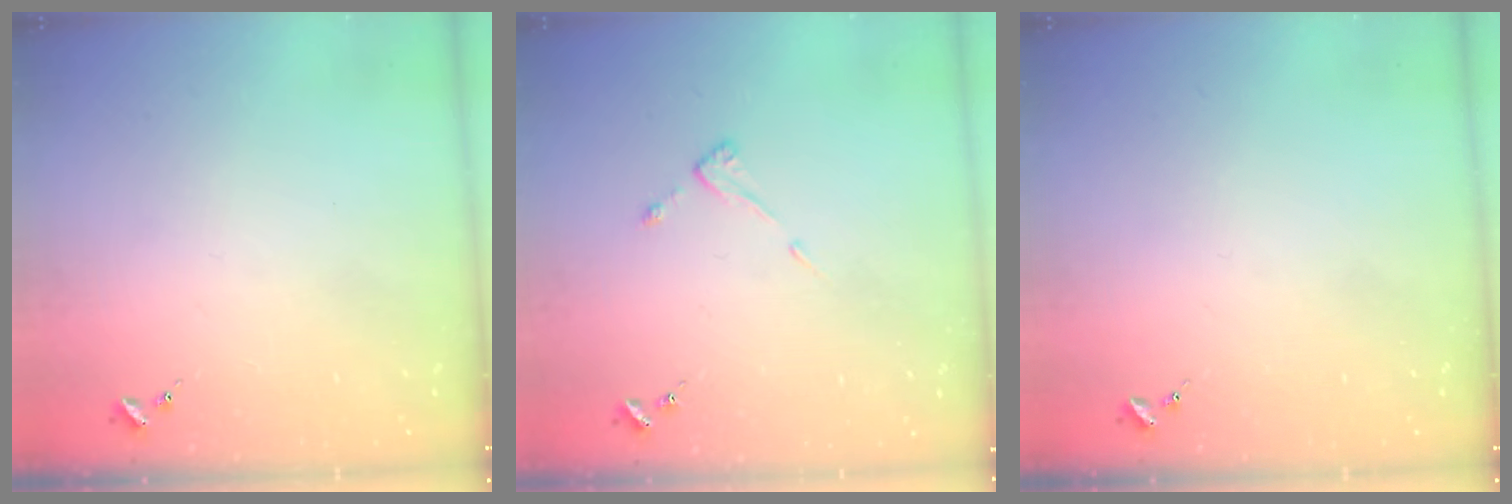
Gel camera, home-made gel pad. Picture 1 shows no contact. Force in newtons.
{"total": 3.9, "press": 3.9, "slide": 0.3}
{"total": 0.0}